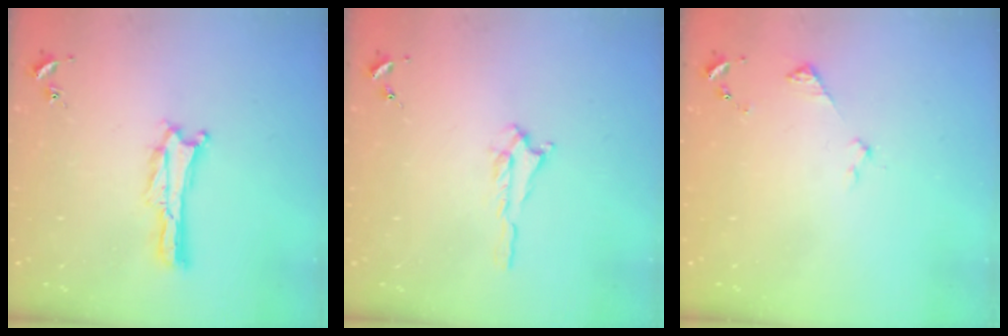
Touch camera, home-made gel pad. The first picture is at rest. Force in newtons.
{"total": 0.7, "press": 0.7, "slide": 0.2}
{"total": 2.9, "press": 2.9, "slide": 0.3}